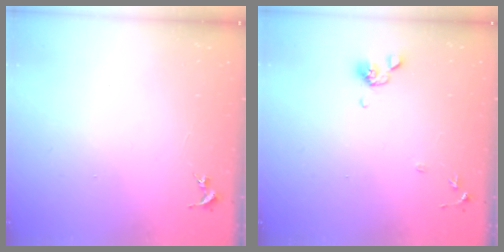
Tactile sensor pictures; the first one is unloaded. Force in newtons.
{"total": 8.3, "press": 8.2, "slide": 1.6}